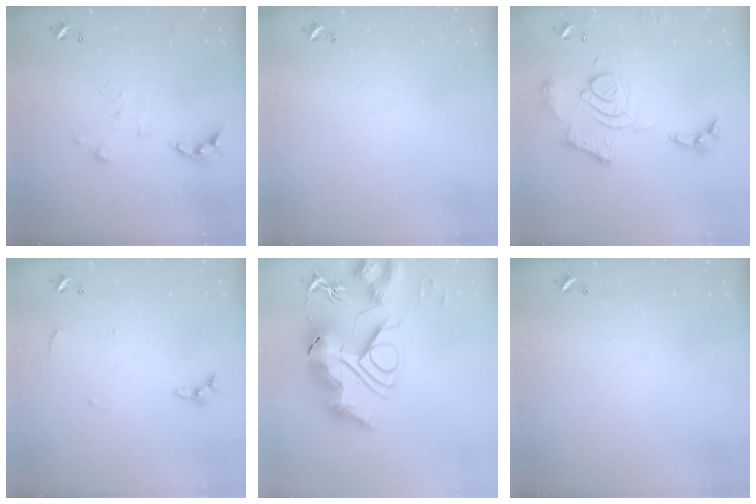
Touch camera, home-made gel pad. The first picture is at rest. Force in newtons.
{"total": 0.0}
{"total": 16.5, "press": 16.4, "slide": 1.7}
{"total": 4.3, "press": 4.3, "slide": 0.5}
{"total": 0.7, "press": 0.7, "slide": 0.0}
{"total": 0.0}